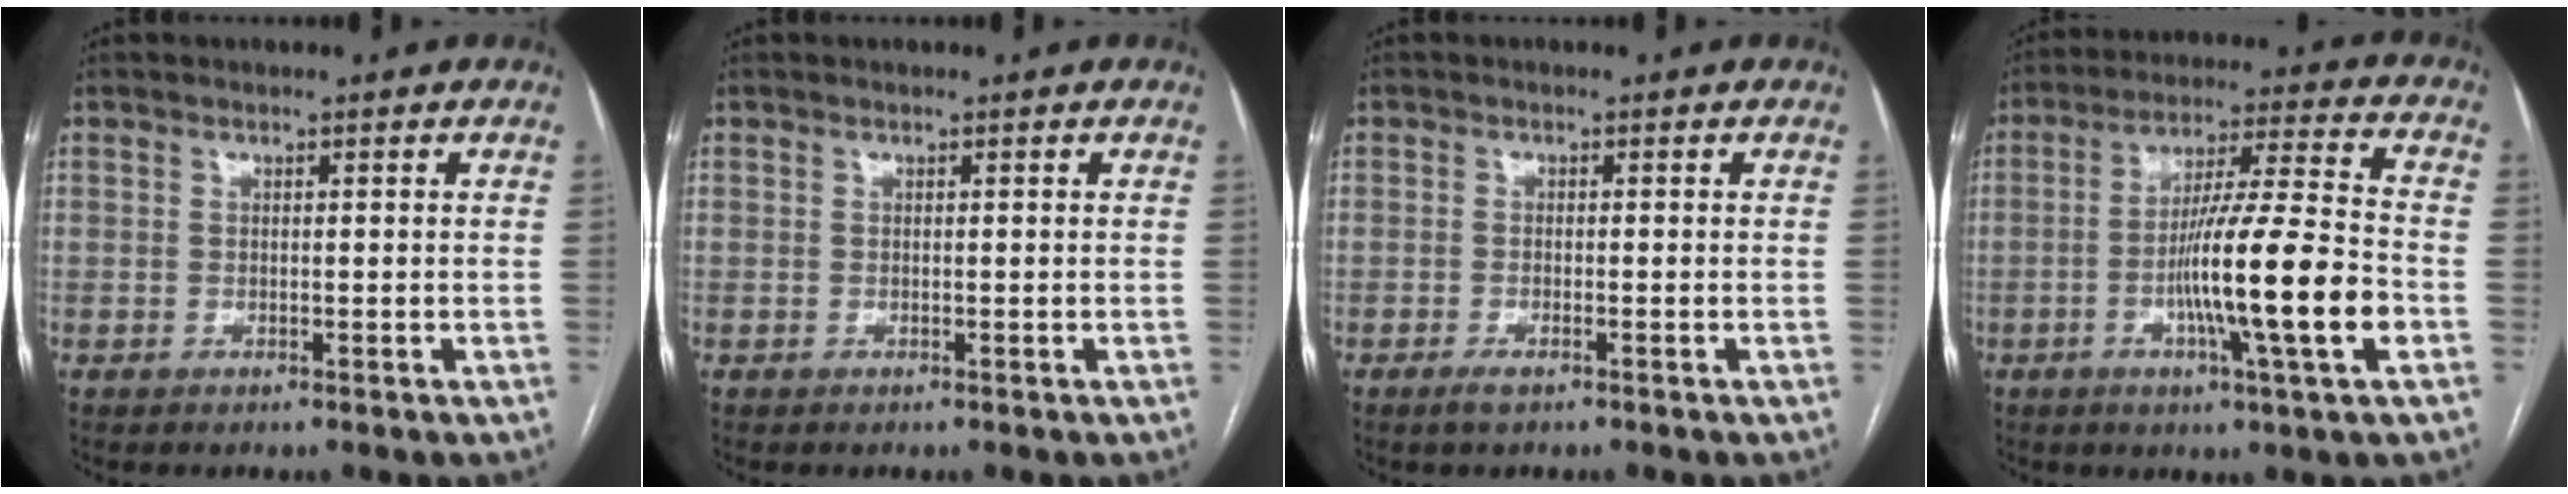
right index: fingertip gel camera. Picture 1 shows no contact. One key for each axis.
{"total": 0.0}
{"total": 1.7, "fx": -1.2, "fy": 0.3, "fz": 1.1, "tx": -0.027, "ty": -0.003, "tz": -0.020}
{"total": 15.6, "fx": -4.3, "fy": -0.4, "fz": 15.0, "tx": -0.258, "ty": -0.007, "tz": -0.076}